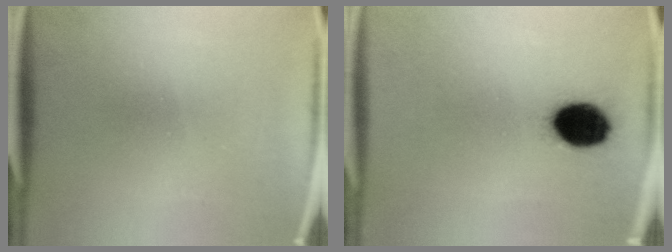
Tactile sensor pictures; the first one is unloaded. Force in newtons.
{"total": 10.7}